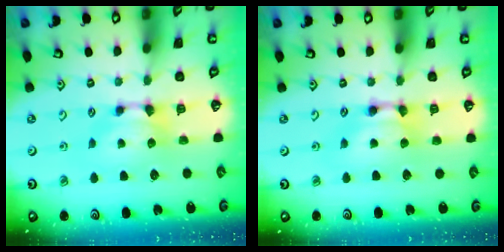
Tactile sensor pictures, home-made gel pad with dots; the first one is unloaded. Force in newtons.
{"total": 2.1, "press": 2.1, "slide": 0.2}